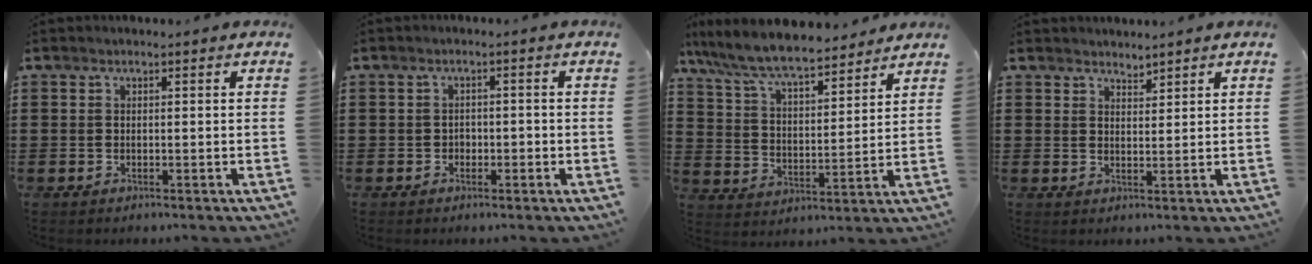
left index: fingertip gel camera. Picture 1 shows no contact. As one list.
[{"total": 1.3, "force": [-0.7, 1.0, 0.4], "torque": [-0.013, 0.002, -0.017]}, {"total": 8.7, "force": [7.9, 1.1, 3.5], "torque": [-0.100, -0.041, 0.138]}, {"total": 2.0, "force": [2.0, 0.3, -0.3], "torque": [0.001, -0.003, 0.039]}]